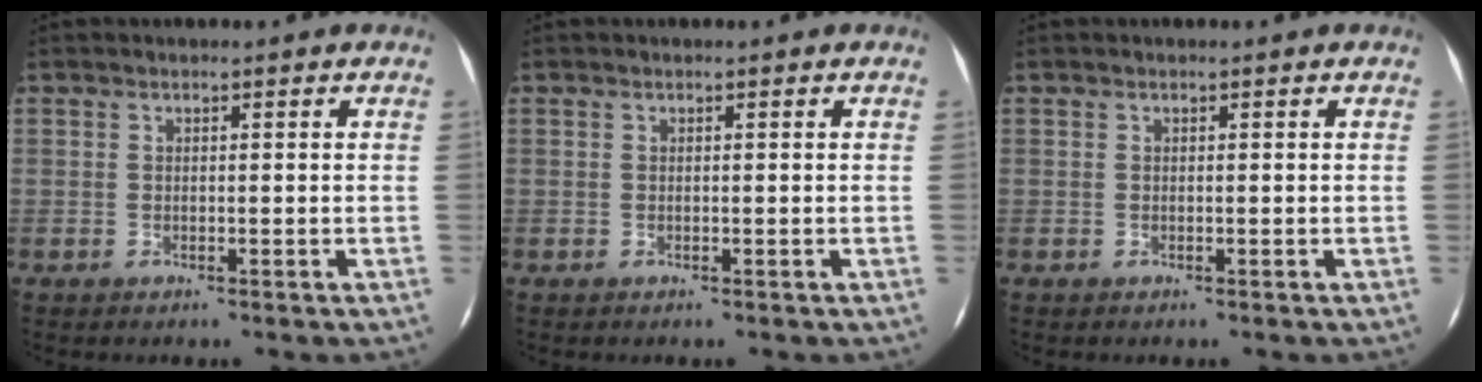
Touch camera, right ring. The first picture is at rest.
{"total": 0.0}
{"total": 0.0}